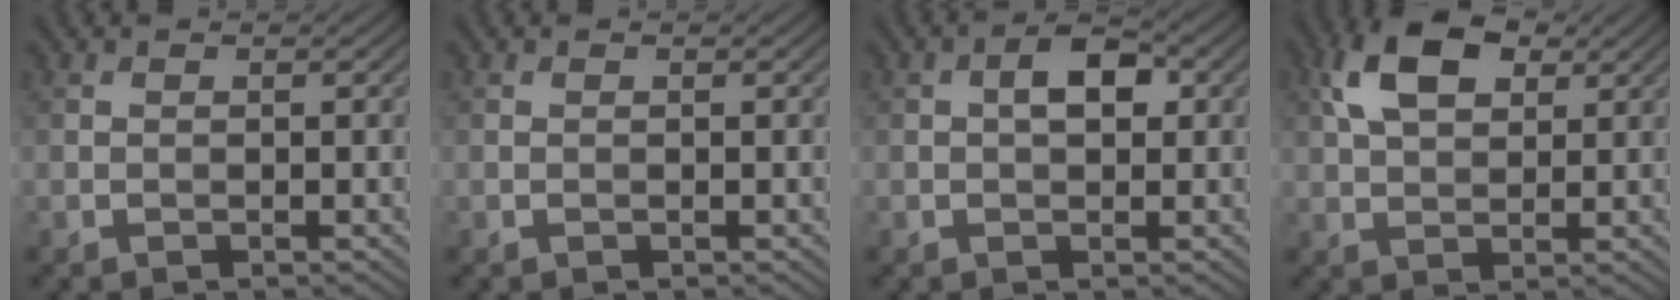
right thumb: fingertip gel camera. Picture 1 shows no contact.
{"total": 0.0}
{"total": 3.5, "force": [0.5, 2.0, 2.8], "torque": [-0.048, 0.009, 0.005]}
{"total": 8.0, "force": [3.3, 4.7, 5.6], "torque": [-0.120, 0.012, 0.057]}